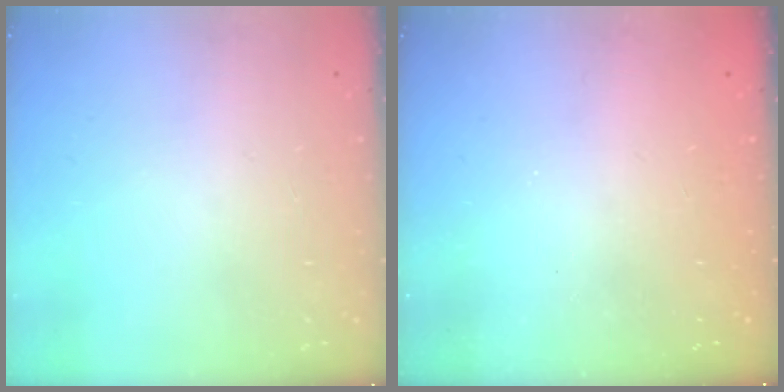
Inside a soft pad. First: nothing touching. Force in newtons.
{"total": 2.4, "press": 2.3, "slide": 0.8}